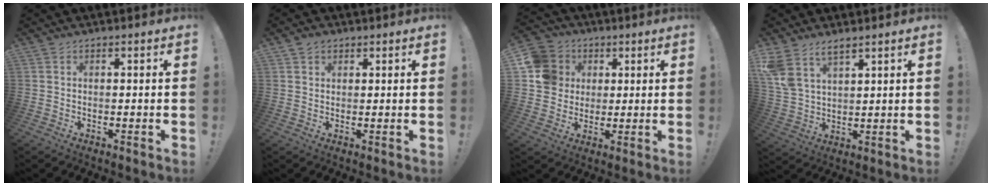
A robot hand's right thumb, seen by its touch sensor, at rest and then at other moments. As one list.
[{"total": 2.1, "force": [1.2, 1.6, 0.6], "torque": [0.001, -0.006, 0.020]}, {"total": 11.8, "force": [2.3, 10.9, 3.9], "torque": [-0.055, 0.004, 0.050]}, {"total": 8.1, "force": [5.8, 4.0, 3.9], "torque": [-0.077, -0.024, 0.115]}]